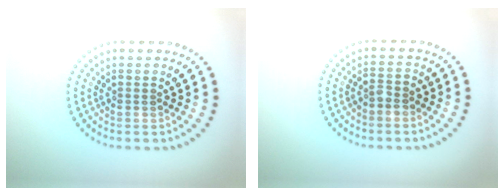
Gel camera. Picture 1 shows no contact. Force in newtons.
{"total": 1.4, "press": 1.2, "slide": 0.6}